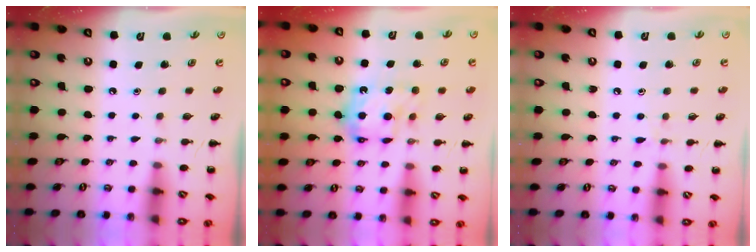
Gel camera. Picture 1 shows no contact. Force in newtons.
{"total": 9.6, "press": 9.6, "slide": 0.8}
{"total": 4.8, "press": 4.4, "slide": 1.9}